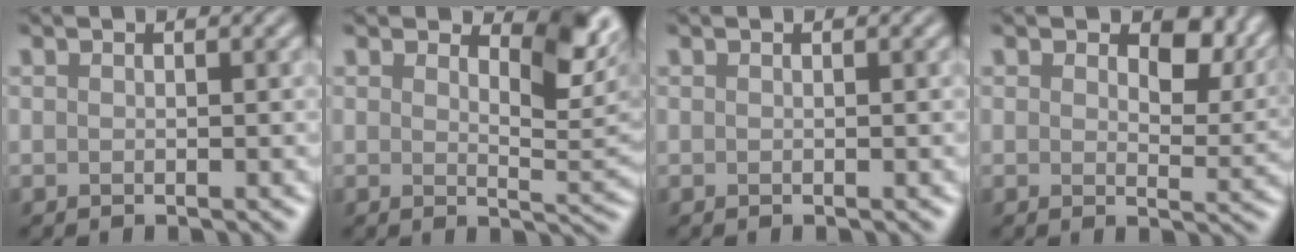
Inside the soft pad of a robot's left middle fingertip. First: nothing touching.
{"total": 4.3, "force": [2.7, 1.6, 2.9], "torque": [-0.043, -0.004, 0.031]}
{"total": 0.0}
{"total": 5.5, "force": [2.2, 3.1, 3.9], "torque": [-0.056, -0.007, 0.025]}